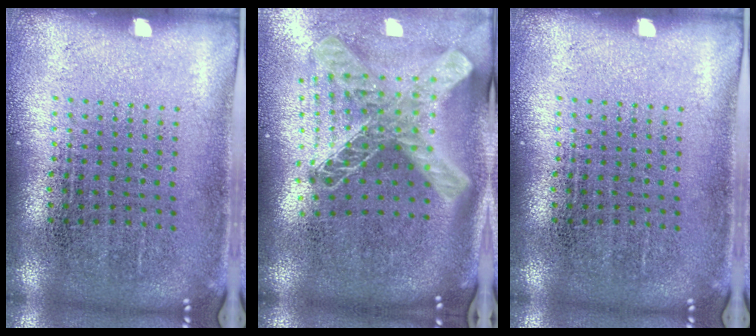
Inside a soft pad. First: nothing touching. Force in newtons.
{"total": 2.9, "press": 2.0, "slide": 2.1}
{"total": 0.0}